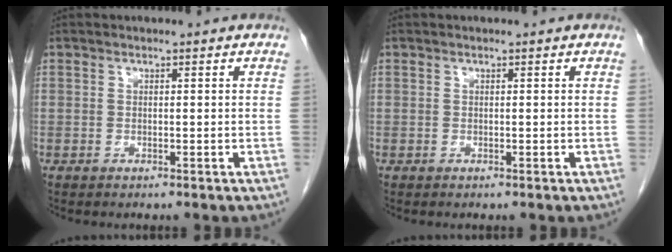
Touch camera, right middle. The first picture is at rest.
{"total": 0.0}